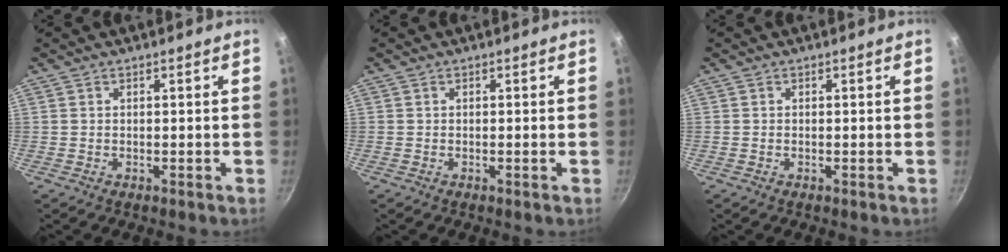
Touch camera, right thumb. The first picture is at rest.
{"total": 0.0}
{"total": 0.0}